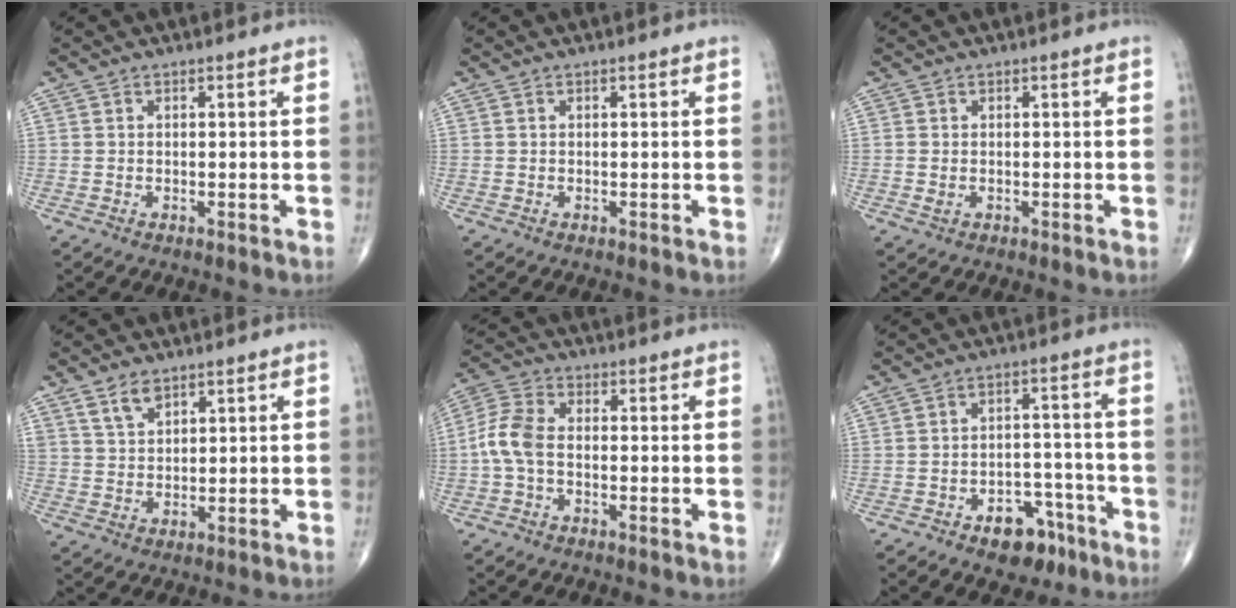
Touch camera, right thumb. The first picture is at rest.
{"total": 0.0}
{"total": 0.9, "force": [-0.1, 0.7, 0.6], "torque": [-0.012, 0.001, -0.001]}
{"total": 4.2, "force": [3.0, 2.1, 2.1], "torque": [-0.031, -0.018, 0.062]}
{"total": 6.4, "force": [-1.1, 3.6, 5.2], "torque": [-0.119, 0.018, -0.031]}
{"total": 8.3, "force": [-5.1, 5.2, 4.1], "torque": [-0.020, 0.049, -0.069]}